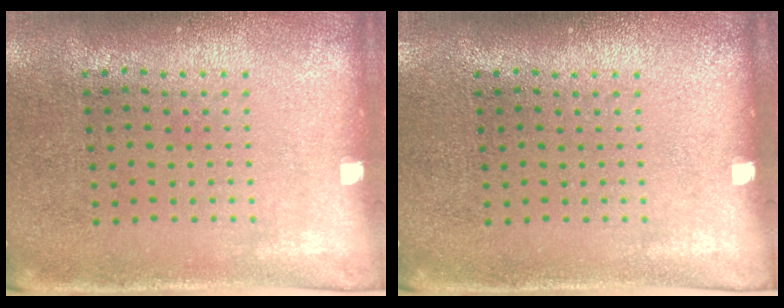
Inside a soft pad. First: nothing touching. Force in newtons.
{"total": 0.0}